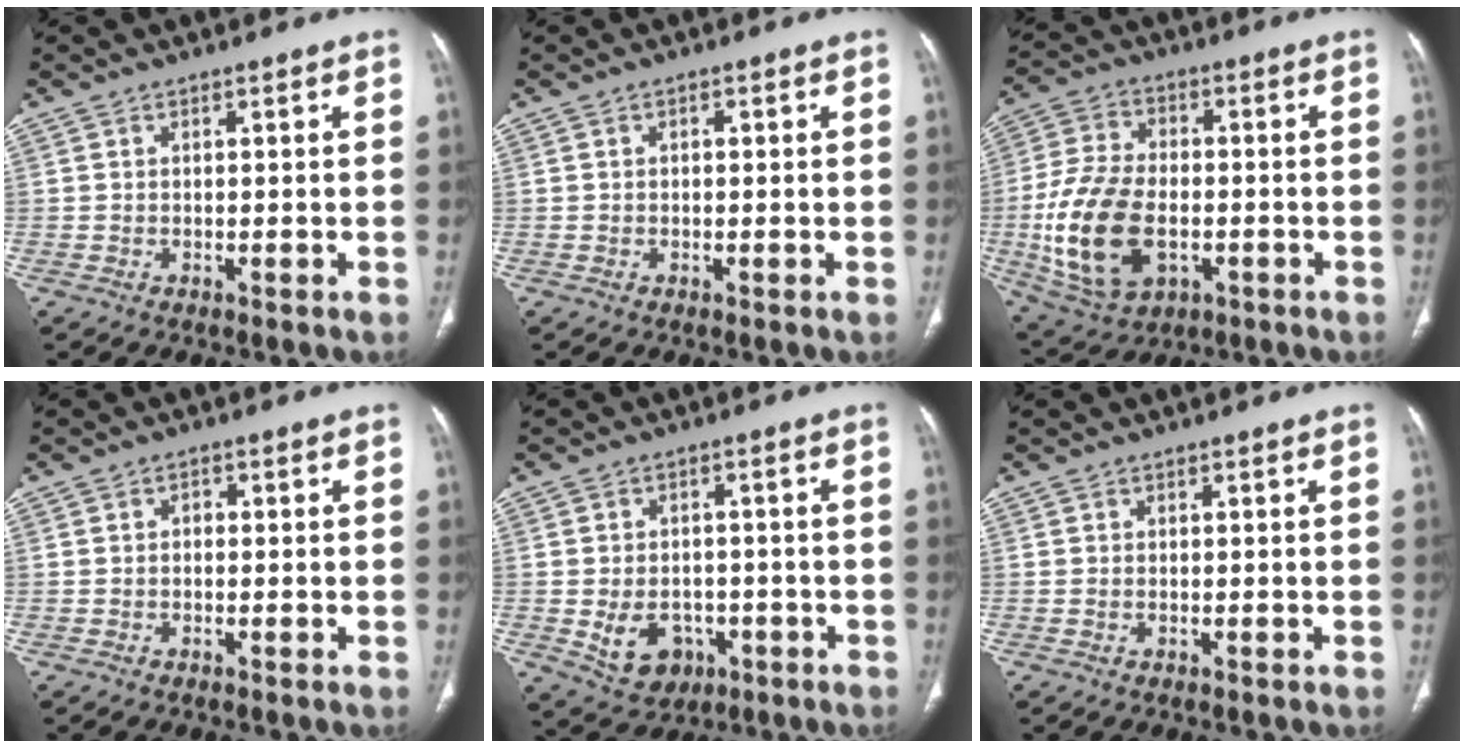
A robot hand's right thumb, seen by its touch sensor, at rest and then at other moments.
{"total": 0.8, "force": [0.1, 0.5, 0.6], "torque": [-0.010, 0.002, 0.001]}
{"total": 17.7, "force": [-3.4, 10.9, 13.6], "torque": [-0.265, 0.005, -0.050]}
{"total": 1.1, "force": [-0.1, 0.9, 0.7], "torque": [-0.007, 0.004, -0.006]}
{"total": 8.3, "force": [-2.4, 6.4, 4.6], "torque": [-0.058, 0.015, -0.020]}
{"total": 0.0}